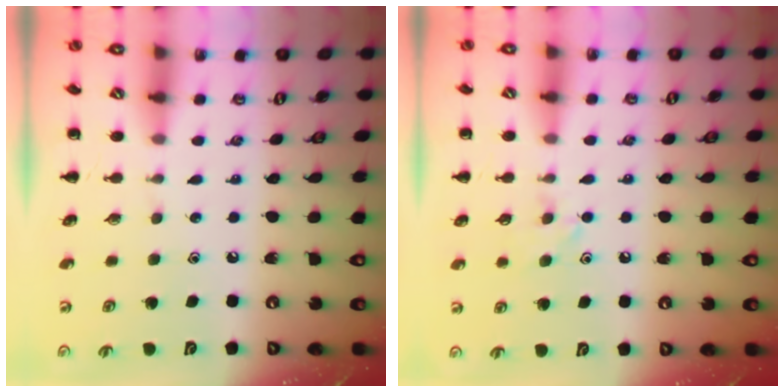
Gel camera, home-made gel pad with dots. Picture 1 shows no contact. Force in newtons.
{"total": 6.5, "press": 6.3, "slide": 1.6}